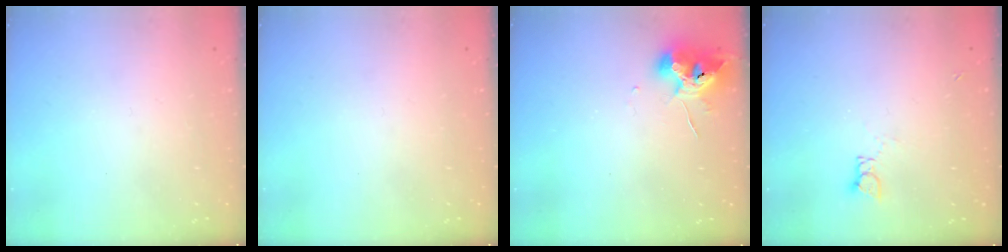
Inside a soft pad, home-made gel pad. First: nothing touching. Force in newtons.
{"total": 0.0}
{"total": 9.8, "press": 9.7, "slide": 0.9}
{"total": 3.4, "press": 3.4, "slide": 0.3}